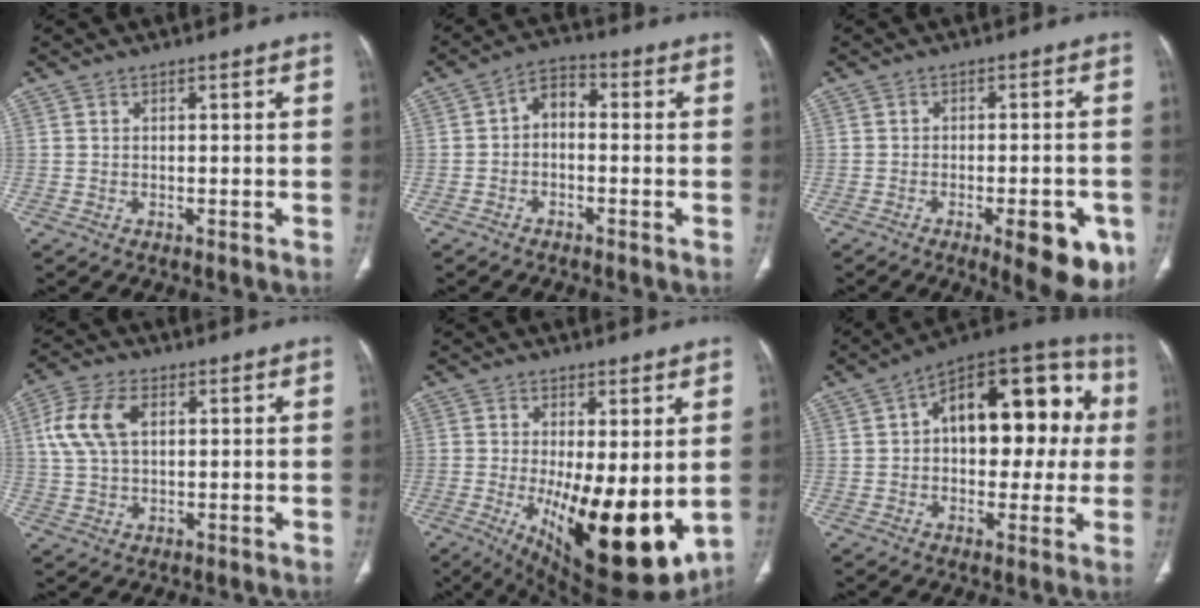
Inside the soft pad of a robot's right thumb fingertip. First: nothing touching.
{"total": 4.9, "force": [-0.6, 3.2, 3.7], "torque": [-0.052, 0.025, -0.024]}
{"total": 11.4, "force": [-4.9, 3.9, 9.5], "torque": [-0.099, 0.003, -0.056]}
{"total": 9.5, "force": [2.6, 5.6, 7.2], "torque": [-0.155, 0.011, 0.051]}
{"total": 19.8, "force": [-2.8, 7.6, 18.0], "torque": [-0.247, -0.039, -0.014]}
{"total": 22.7, "force": [3.3, 12.5, 18.7], "torque": [-0.215, 0.040, 0.038]}